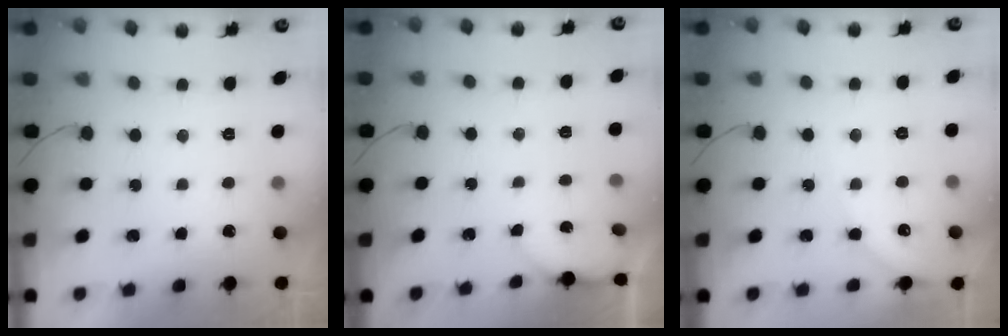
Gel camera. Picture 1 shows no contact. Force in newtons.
{"total": 1.0, "press": 1.0, "slide": 0.1}
{"total": 4.2, "press": 4.1, "slide": 0.6}